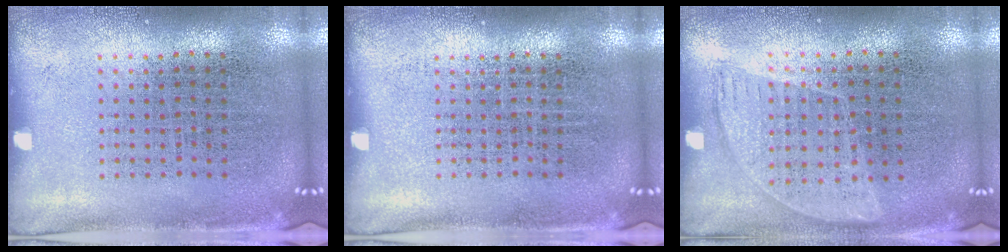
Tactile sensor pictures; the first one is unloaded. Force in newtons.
{"total": 0.0}
{"total": 0.9, "press": 0.8, "slide": 0.5}